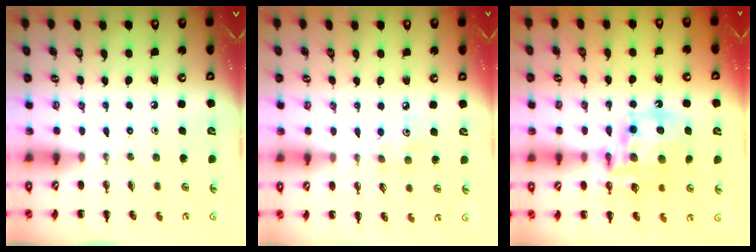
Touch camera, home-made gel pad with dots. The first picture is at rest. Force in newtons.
{"total": 4.1, "press": 4.0, "slide": 1.0}
{"total": 14.6, "press": 14.3, "slide": 3.1}